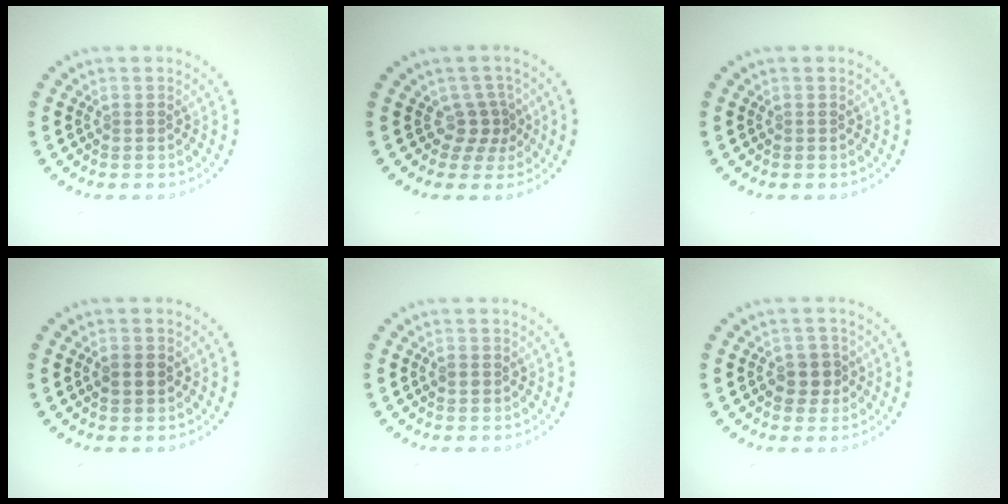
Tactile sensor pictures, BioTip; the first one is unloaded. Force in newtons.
{"total": 2.2, "press": 1.5, "slide": 1.6}
{"total": 0.0}
{"total": 1.9, "press": 1.9, "slide": 0.1}
{"total": 1.1, "press": 1.1, "slide": 0.2}
{"total": 2.3, "press": 2.2, "slide": 0.7}